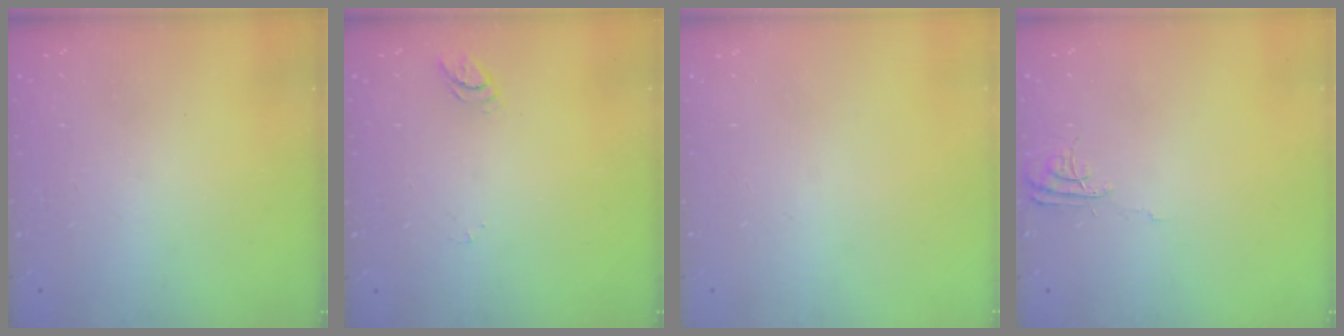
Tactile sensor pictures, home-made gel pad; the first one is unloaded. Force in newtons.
{"total": 4.9, "press": 4.9, "slide": 0.5}
{"total": 0.0}
{"total": 5.1, "press": 5.1, "slide": 0.5}